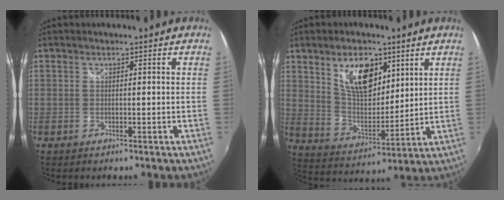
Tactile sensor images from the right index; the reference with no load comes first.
{"total": 12.5, "force": [6.5, 6.5, 8.4], "torque": [-0.142, 0.005, 0.126]}